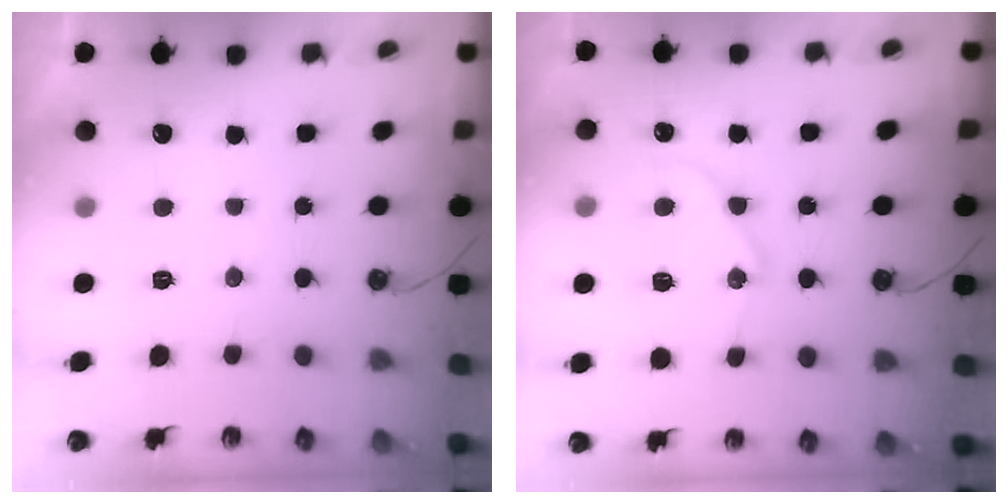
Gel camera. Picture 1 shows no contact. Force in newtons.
{"total": 13.5, "press": 13.5, "slide": 1.1}